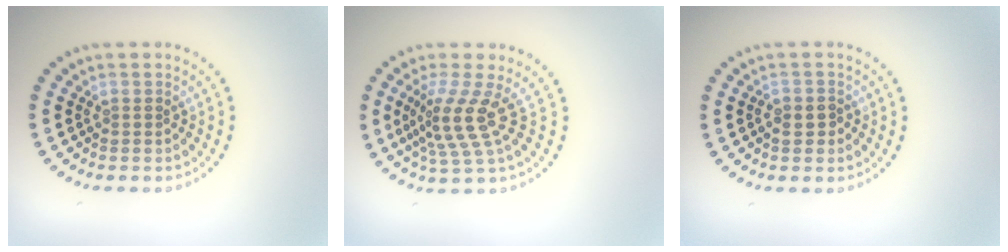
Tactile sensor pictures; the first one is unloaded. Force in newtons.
{"total": 3.7, "press": 2.7, "slide": 2.6}
{"total": 1.2, "press": 1.1, "slide": 0.5}